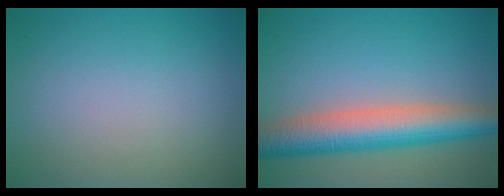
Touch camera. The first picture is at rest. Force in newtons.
{"total": 7.7, "press": 7.7, "slide": 0.3}